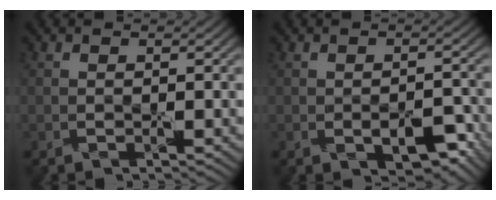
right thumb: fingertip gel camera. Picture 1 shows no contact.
{"total": 4.2, "force": [-1.7, 2.2, 3.1], "torque": [-0.049, -0.007, -0.018]}